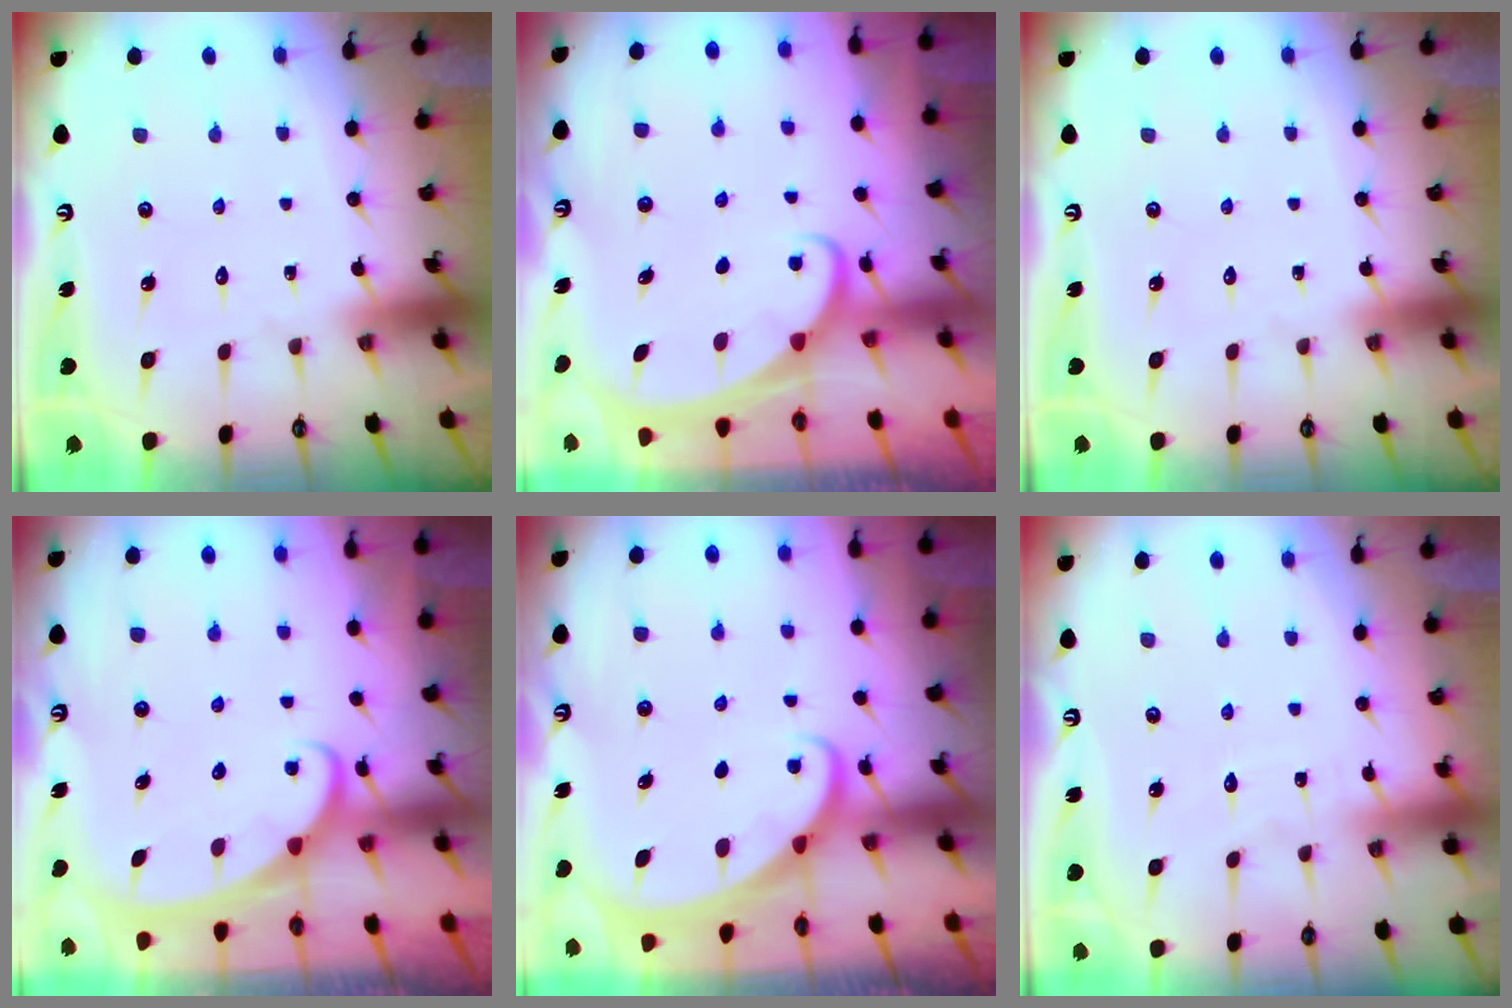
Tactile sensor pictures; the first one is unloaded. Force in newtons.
{"total": 2.0, "press": 2.0, "slide": 0.3}
{"total": 0.0}
{"total": 2.6, "press": 2.6, "slide": 0.3}
{"total": 1.8, "press": 1.8, "slide": 0.1}
{"total": 3.1, "press": 3.1, "slide": 0.4}